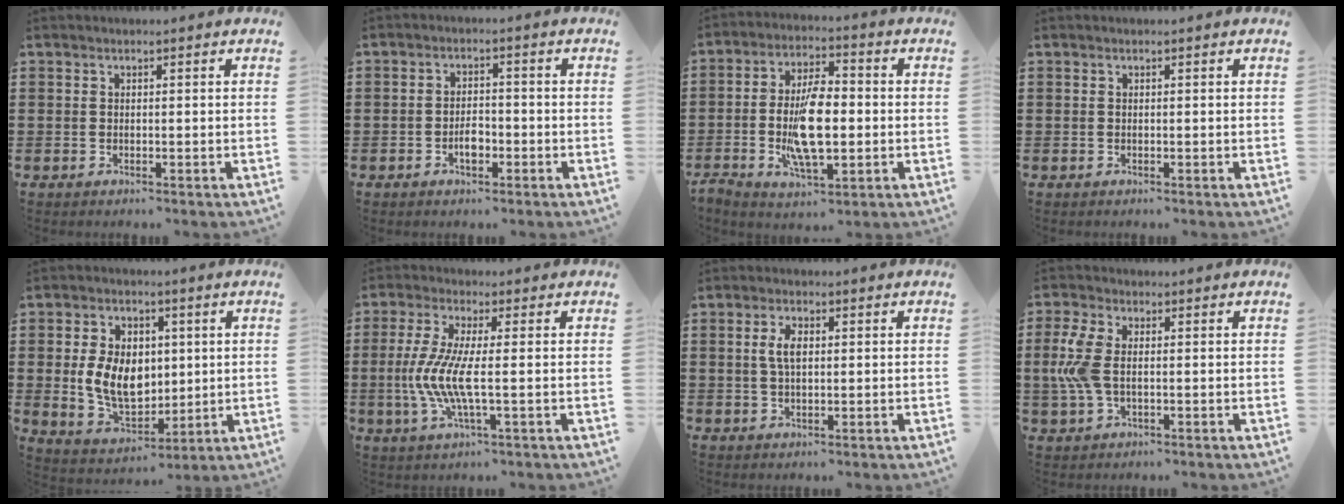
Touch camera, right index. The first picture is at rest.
{"total": 3.3, "force": [-1.4, 1.7, 2.4], "torque": [-0.037, 0.003, -0.028]}
{"total": 10.5, "force": [-1.7, 4.4, 9.4], "torque": [-0.200, -0.007, -0.033]}
{"total": 0.0}
{"total": 9.4, "force": [0.6, 6.6, 6.6], "torque": [-0.154, 0.007, 0.008]}
{"total": 7.6, "force": [-1.1, 1.1, 7.4], "torque": [-0.174, -0.022, -0.031]}
{"total": 3.7, "force": [0.6, 1.6, 3.3], "torque": [-0.068, 0.009, 0.007]}
{"total": 6.9, "force": [0.2, 3.6, 5.9], "torque": [-0.154, -0.003, -0.007]}